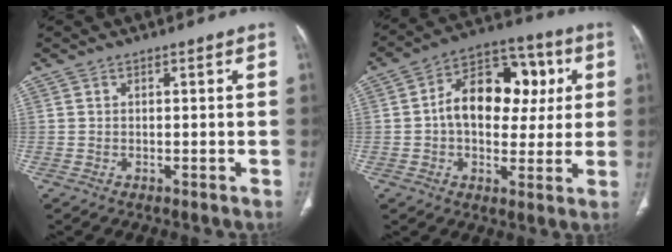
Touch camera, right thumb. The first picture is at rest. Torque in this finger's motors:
{"motor_torque": [1.65, 1.54, 1.27, -0.48, 0.12]}